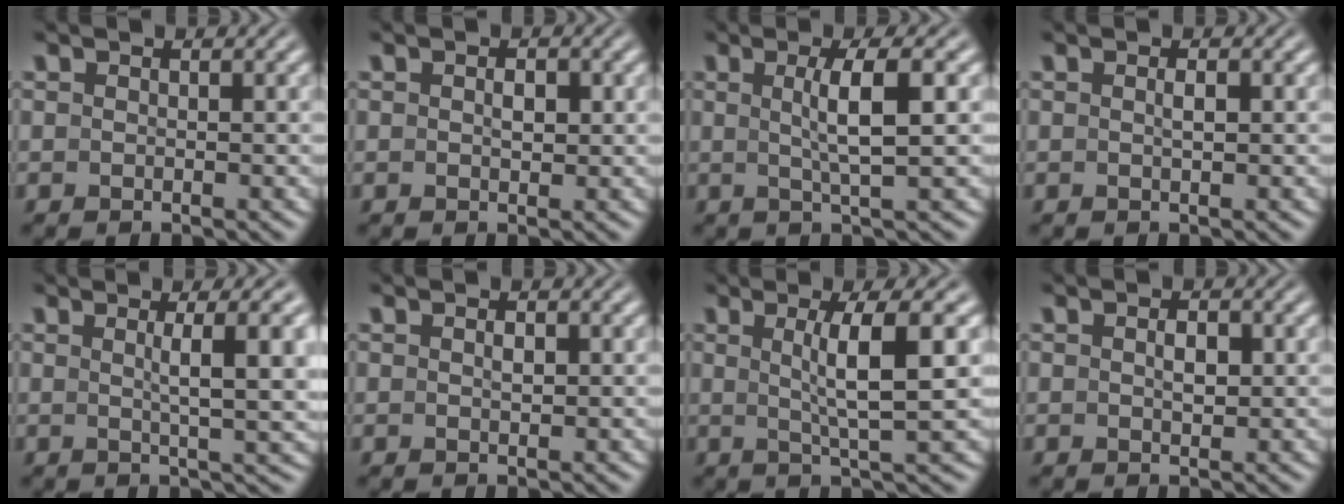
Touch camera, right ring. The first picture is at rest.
{"total": 1.1, "force": [0.1, 0.7, 0.9], "torque": [-0.021, -0.006, 0.005]}
{"total": 3.6, "force": [0.5, -0.5, 3.5], "torque": [-0.059, -0.003, 0.014]}
{"total": 0.7, "force": [-0.1, -0.2, 0.7], "torque": [-0.014, -0.004, 0.002]}
{"total": 4.7, "force": [1.3, -0.3, 4.5], "torque": [-0.053, 0.002, 0.022]}
{"total": 0.5, "force": [0.1, 0.1, 0.5], "torque": [-0.012, -0.007, 0.006]}
{"total": 4.5, "force": [0.9, -0.3, 4.4], "torque": [-0.067, -0.003, 0.021]}
{"total": 1.2, "force": [0.0, 0.5, 1.1], "torque": [-0.018, -0.007, 0.005]}